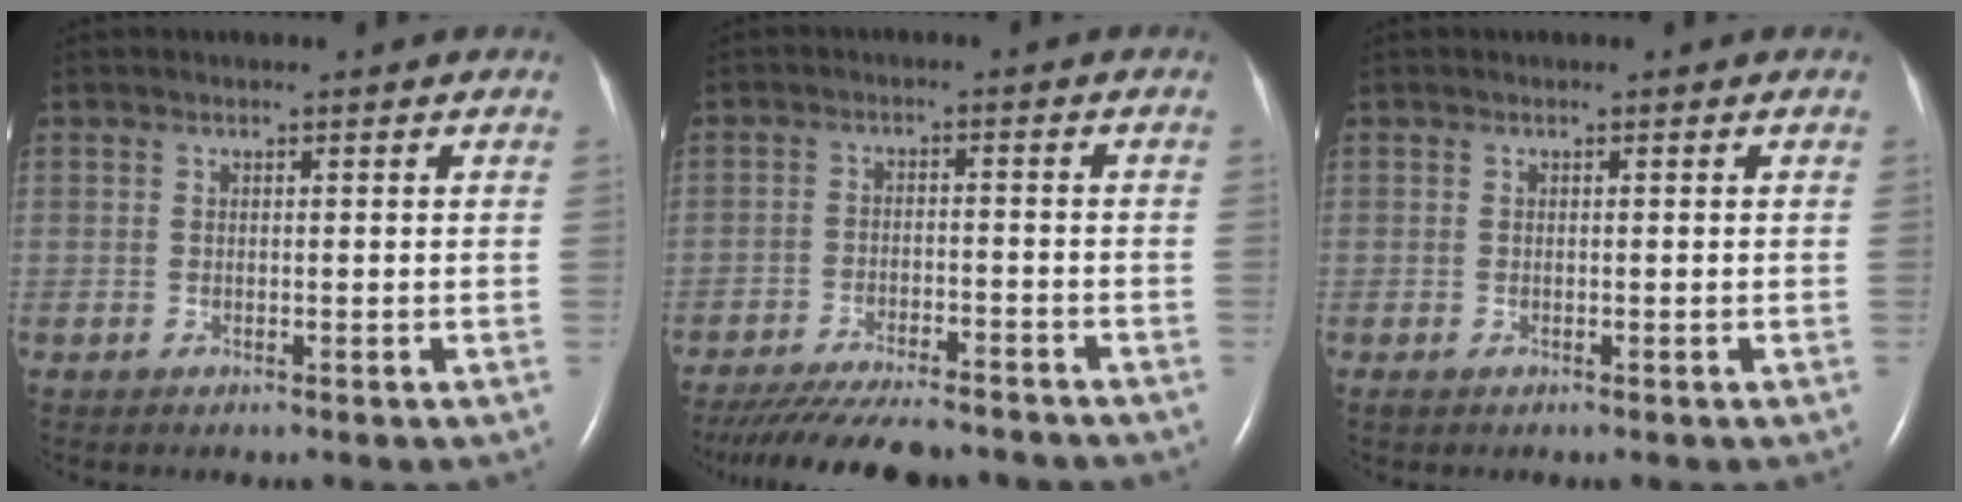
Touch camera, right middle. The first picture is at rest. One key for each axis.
{"total": 14.9, "fx": -13.3, "fy": 2.6, "fz": 6.3, "tx": -0.118, "ty": -0.024, "tz": -0.192}
{"total": 0.0}